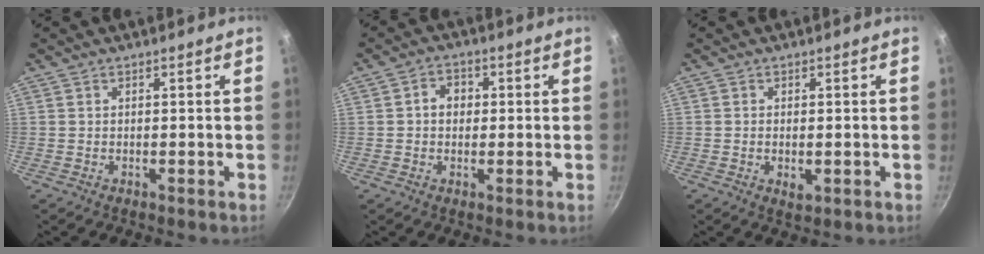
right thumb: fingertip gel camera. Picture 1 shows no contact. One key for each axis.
{"total": 4.3, "fx": 0.4, "fy": 3.5, "fz": 2.4, "tx": -0.019, "ty": 0.007, "tz": 0.001}
{"total": 2.4, "fx": -0.4, "fy": 1.3, "fz": 2.0, "tx": -0.032, "ty": -0.006, "tz": -0.005}